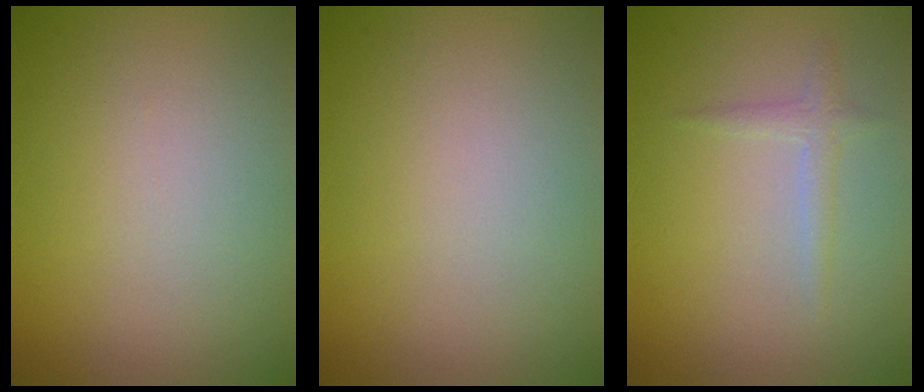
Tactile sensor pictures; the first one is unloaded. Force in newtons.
{"total": 0.0}
{"total": 1.3, "press": 1.3, "slide": 0.0}